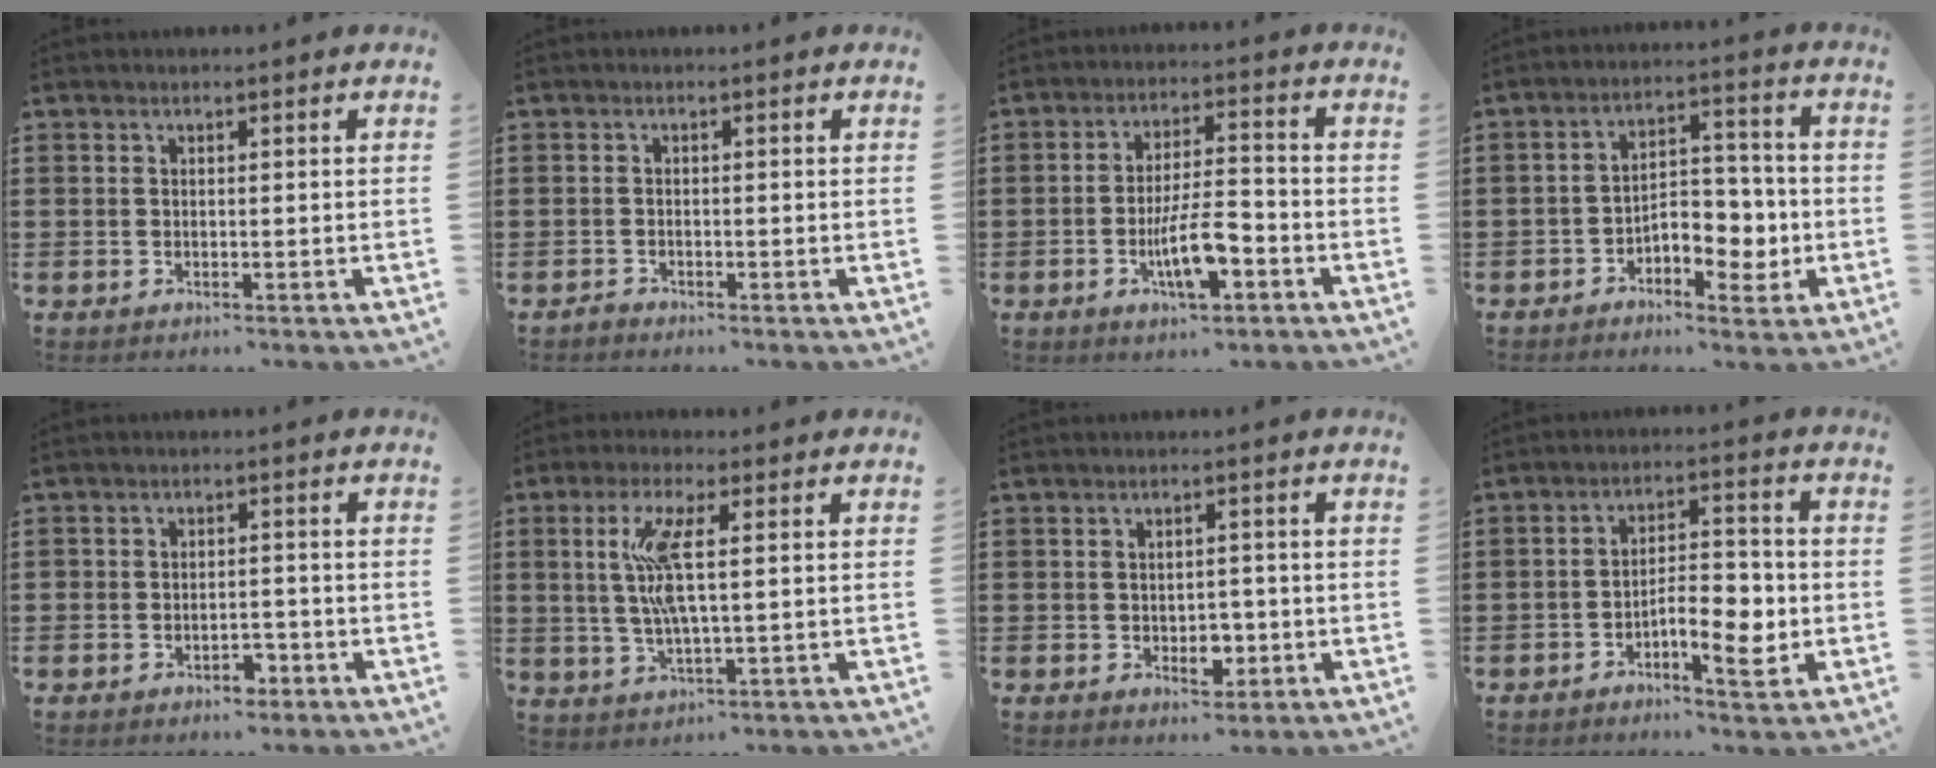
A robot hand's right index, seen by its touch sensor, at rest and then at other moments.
{"total": 0.8, "force": [-0.8, 0.2, 0.1], "torque": [-0.004, 0.002, -0.017]}
{"total": 8.6, "force": [-3.2, 2.7, 7.5], "torque": [-0.146, -0.005, -0.059]}
{"total": 6.5, "force": [-2.2, 4.1, 4.6], "torque": [-0.058, 0.004, -0.047]}
{"total": 2.9, "force": [-1.8, 1.7, 1.5], "torque": [-0.028, 0.006, -0.037]}
{"total": 7.8, "force": [1.4, 1.4, 7.6], "torque": [-0.168, -0.007, 0.014]}
{"total": 3.7, "force": [-0.9, 2.3, 2.8], "torque": [-0.044, 0.001, -0.017]}
{"total": 6.8, "force": [-2.6, 2.6, 5.7], "torque": [-0.087, 0.006, -0.047]}